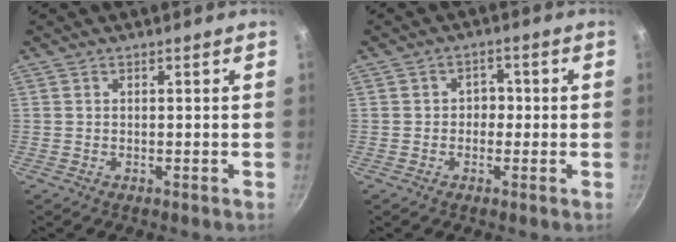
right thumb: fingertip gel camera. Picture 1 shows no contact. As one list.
[{"total": 3.0, "force": [-0.5, 2.6, 1.4], "torque": [0.009, 0.010, -0.013]}]